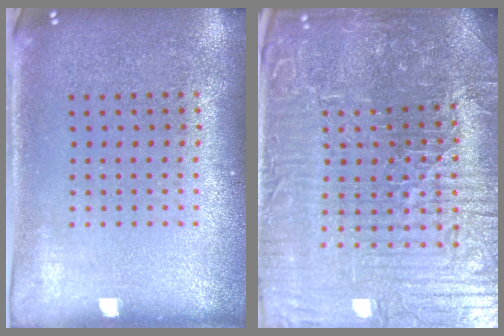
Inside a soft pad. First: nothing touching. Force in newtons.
{"total": 6.3, "press": 5.8, "slide": 2.2}